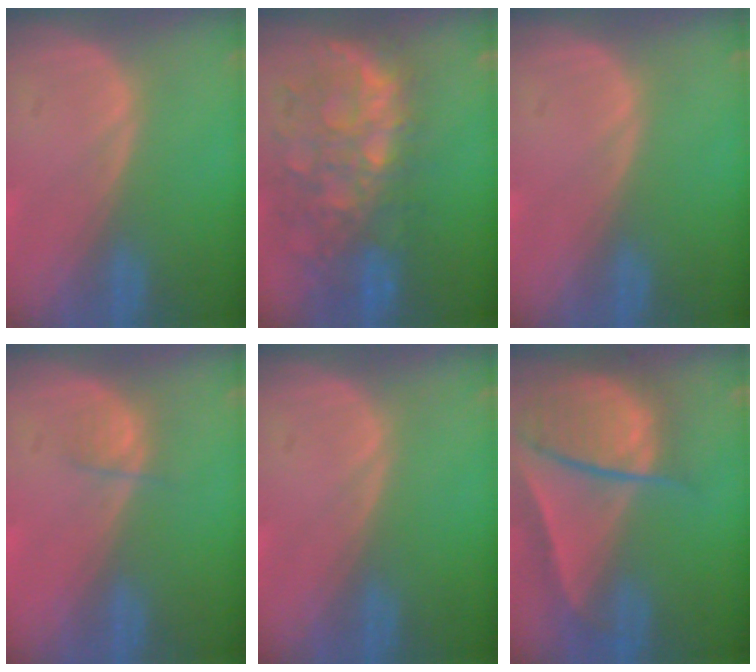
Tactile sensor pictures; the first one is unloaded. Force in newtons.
{"total": 11.2, "press": 9.8, "slide": 5.5}
{"total": 0.0}
{"total": 1.9, "press": 1.7, "slide": 0.8}
{"total": 0.0}
{"total": 9.5, "press": 8.1, "slide": 4.9}